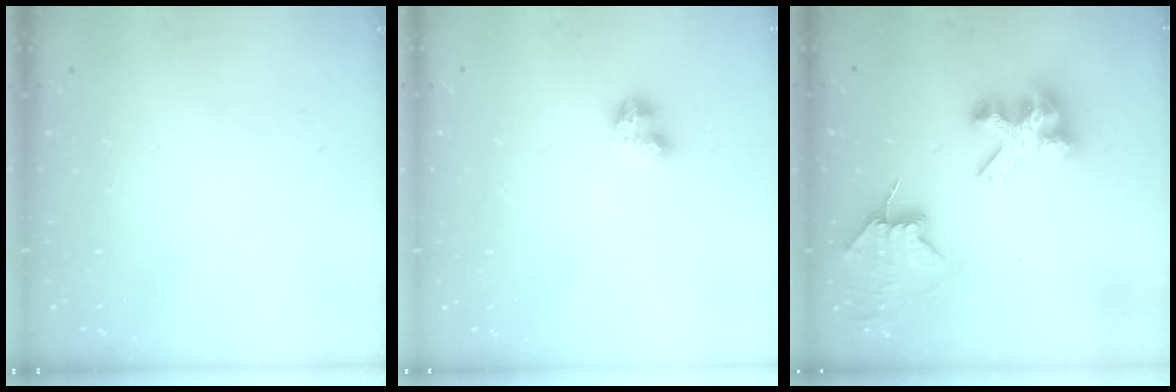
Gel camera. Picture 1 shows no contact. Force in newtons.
{"total": 3.5, "press": 3.5, "slide": 0.4}
{"total": 8.4, "press": 8.3, "slide": 0.9}